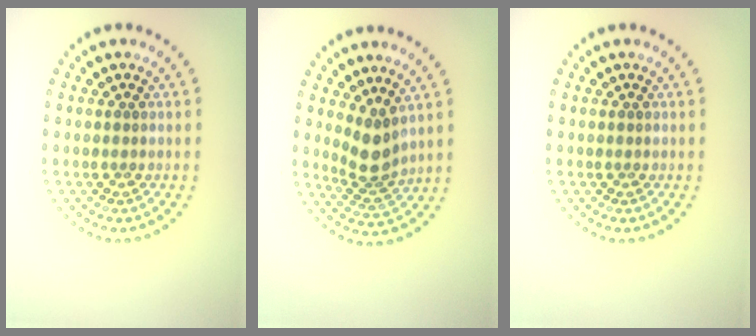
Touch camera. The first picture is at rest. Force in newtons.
{"total": 2.9, "press": 2.1, "slide": 2.0}
{"total": 0.0}